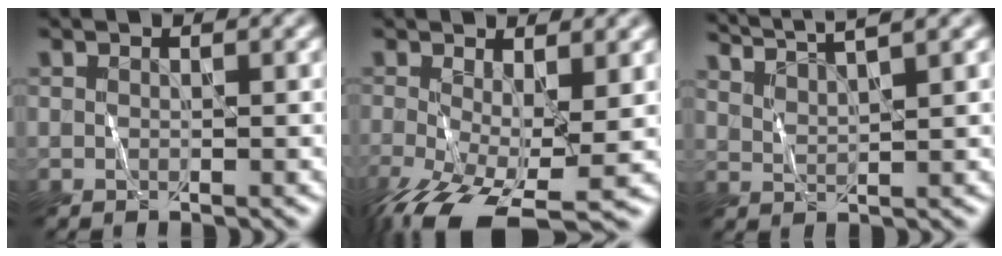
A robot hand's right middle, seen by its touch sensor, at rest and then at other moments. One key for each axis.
{"total": 8.6, "fx": -4.0, "fy": 2.9, "fz": 7.0, "tx": -0.154, "ty": -0.026, "tz": -0.069}
{"total": 6.1, "fx": 5.0, "fy": 1.2, "fz": 3.2, "tx": -0.043, "ty": 0.025, "tz": 0.055}